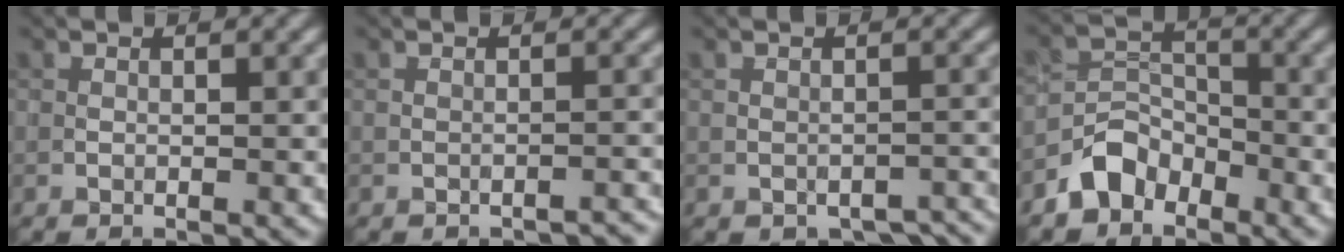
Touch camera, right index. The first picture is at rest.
{"total": 1.7, "force": [-1.6, 0.3, 0.2], "torque": [0.007, 0.007, -0.022]}
{"total": 3.1, "force": [-2.3, 1.6, 1.4], "torque": [-0.017, -0.004, -0.023]}
{"total": 3.5, "force": [-2.6, 2.2, 0.9], "torque": [-0.009, 0.009, -0.055]}